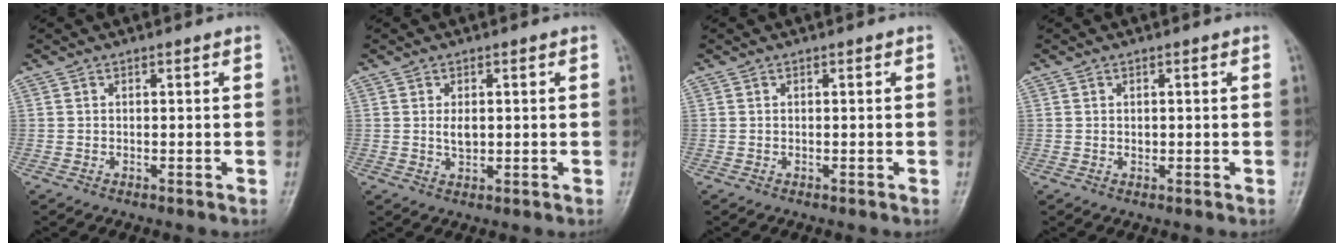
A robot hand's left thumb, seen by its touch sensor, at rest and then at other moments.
{"total": 2.6, "force": [0.4, 1.5, 2.1], "torque": [-0.033, -0.005, 0.008]}
{"total": 0.0}
{"total": 0.7, "force": [0.1, 0.6, 0.5], "torque": [-0.006, 0.000, 0.003]}